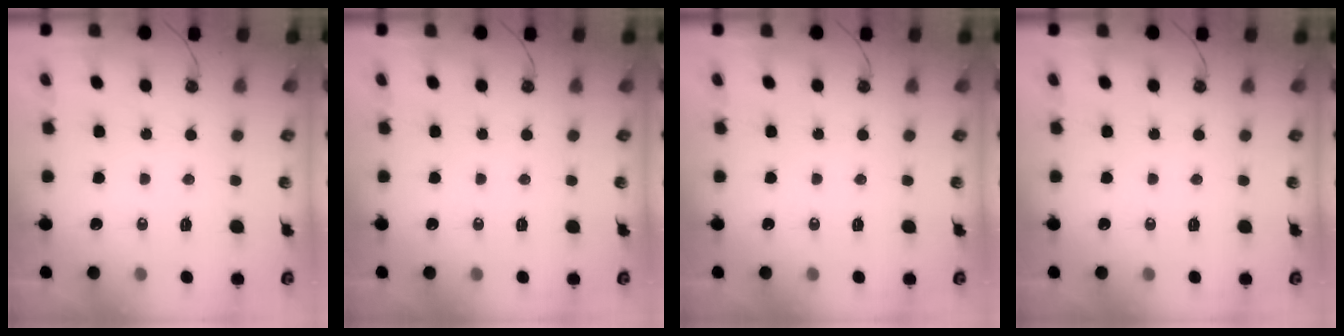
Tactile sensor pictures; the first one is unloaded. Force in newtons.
{"total": 0.0}
{"total": 0.0}
{"total": 0.0}